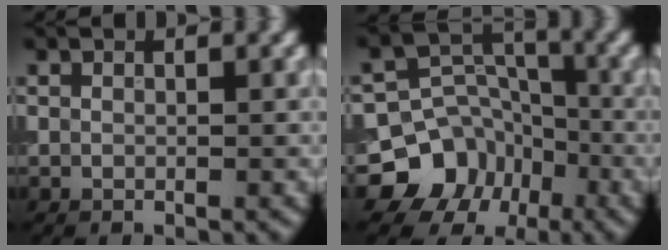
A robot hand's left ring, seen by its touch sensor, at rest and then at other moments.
{"total": 9.8, "force": [-5.3, 8.1, 1.7], "torque": [-0.017, 0.004, -0.114]}